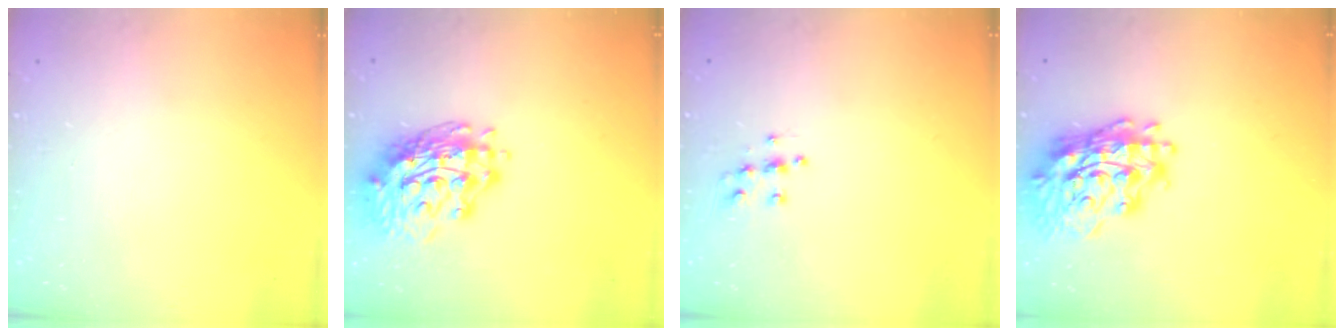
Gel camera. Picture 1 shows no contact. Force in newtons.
{"total": 16.1, "press": 16.0, "slide": 1.7}
{"total": 6.2, "press": 6.2, "slide": 0.2}
{"total": 19.4, "press": 19.2, "slide": 3.0}